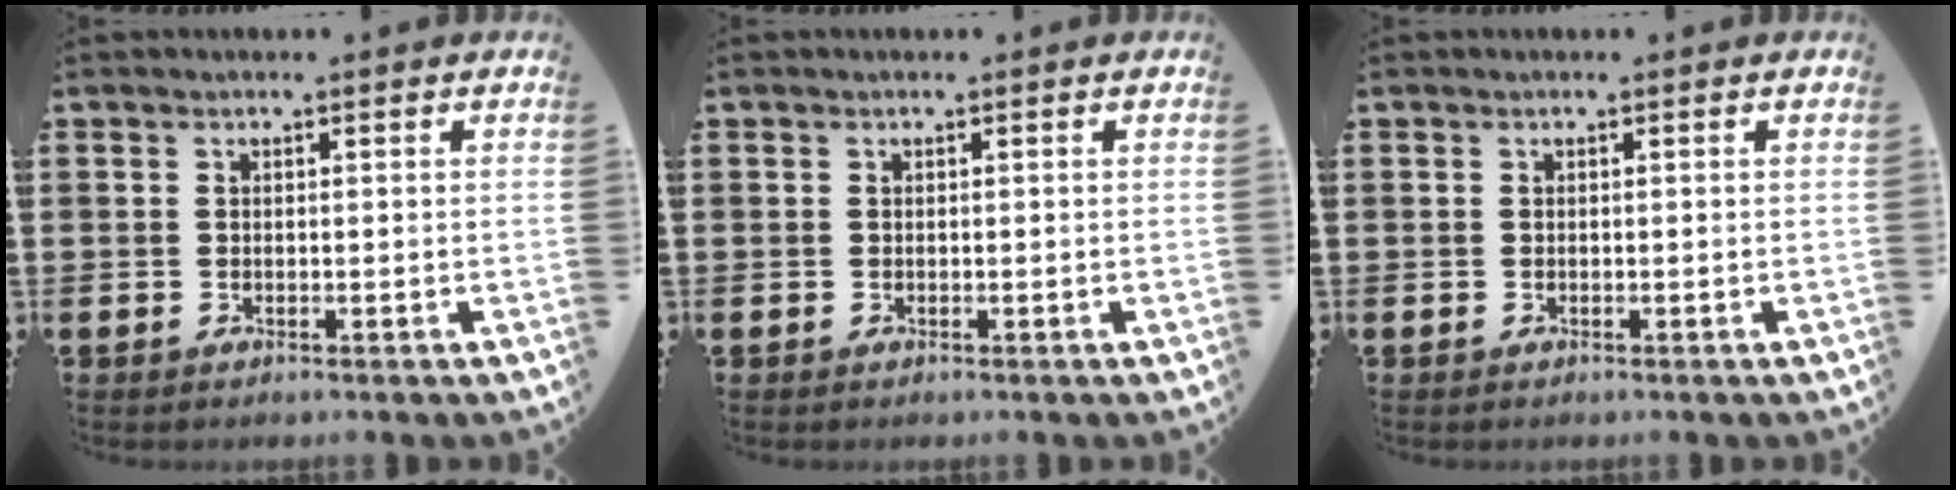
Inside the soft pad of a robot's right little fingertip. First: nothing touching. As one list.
[{"total": 0.0}, {"total": 0.0}]